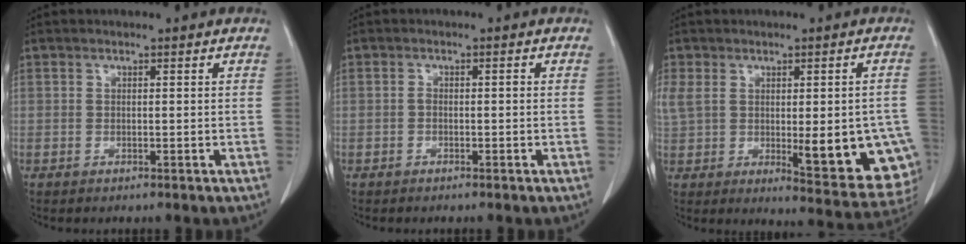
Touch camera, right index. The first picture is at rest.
{"total": 0.9, "force": [-0.2, 0.5, 0.7], "torque": [-0.009, 0.005, -0.003]}
{"total": 18.5, "force": [-1.8, 7.8, 16.7], "torque": [-0.224, 0.013, 0.009]}